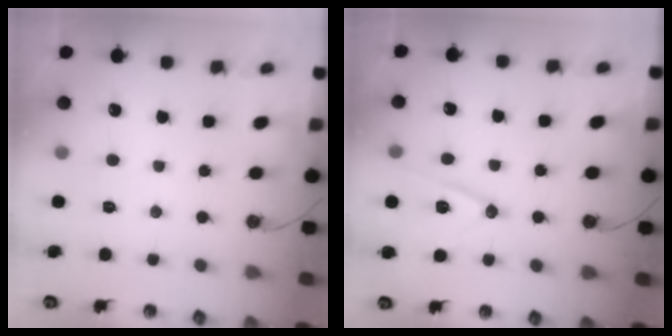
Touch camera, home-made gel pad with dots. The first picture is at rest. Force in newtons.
{"total": 11.2, "press": 10.6, "slide": 3.4}